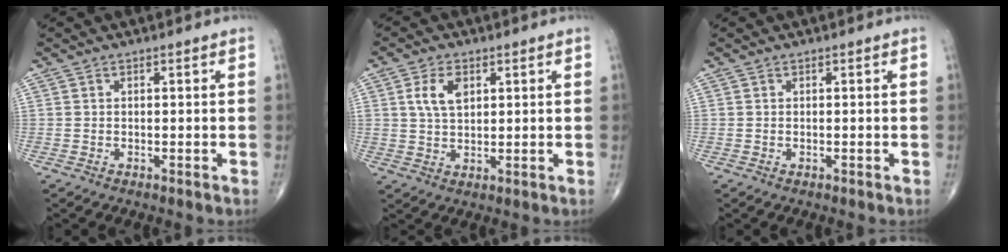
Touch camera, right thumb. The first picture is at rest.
{"total": 5.9, "force": [2.0, 3.5, 4.3], "torque": [-0.075, -0.004, 0.038]}
{"total": 0.0}